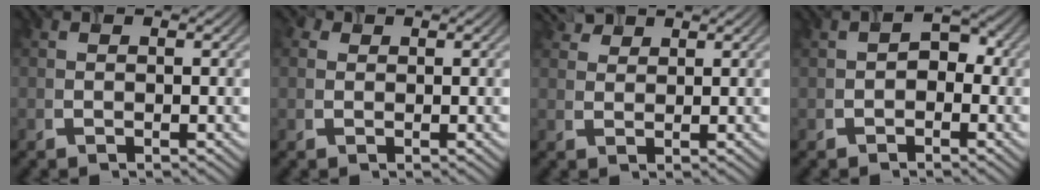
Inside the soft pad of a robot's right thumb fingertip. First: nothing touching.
{"total": 1.4, "force": [0.6, 1.1, 0.6], "torque": [-0.013, 0.009, 0.014]}
{"total": 3.9, "force": [3.0, 1.9, 1.7], "torque": [-0.042, 0.017, 0.065]}
{"total": 1.9, "force": [-1.1, 1.3, 0.8], "torque": [-0.005, 0.010, -0.015]}